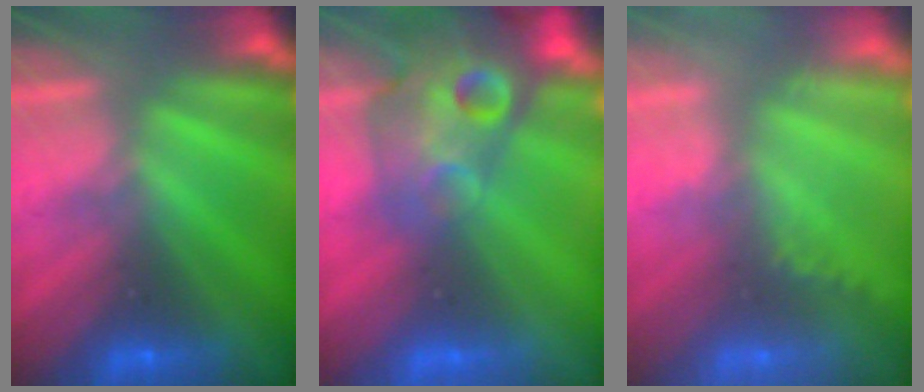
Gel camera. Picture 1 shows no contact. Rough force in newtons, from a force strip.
{"total": 7.4}
{"total": 1.7}